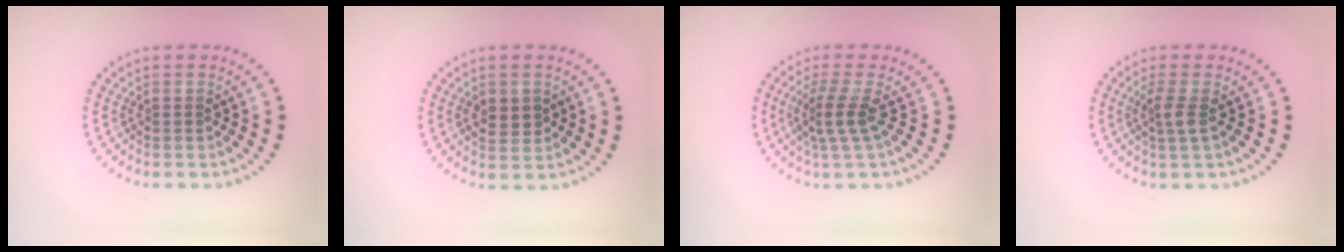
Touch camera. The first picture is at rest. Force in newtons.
{"total": 2.2, "press": 2.2, "slide": 0.1}
{"total": 2.9, "press": 2.1, "slide": 2.0}
{"total": 1.8, "press": 1.3, "slide": 1.1}